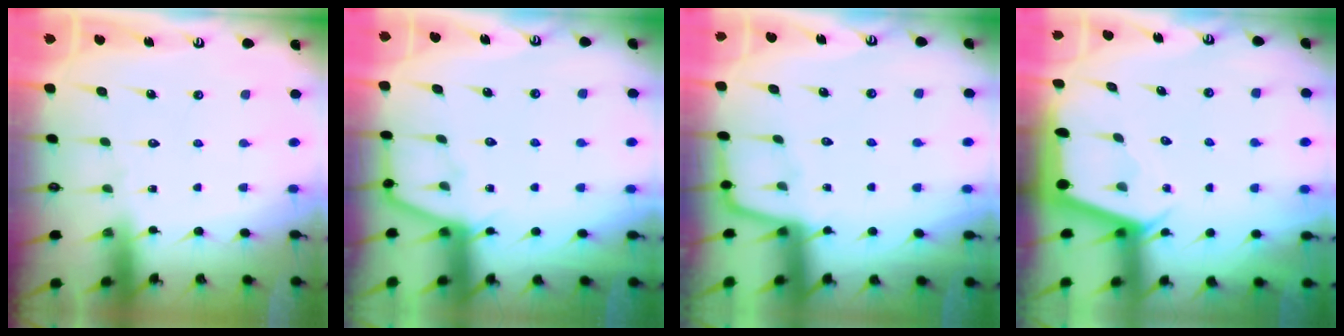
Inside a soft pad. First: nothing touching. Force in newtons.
{"total": 4.9, "press": 4.8, "slide": 0.5}
{"total": 1.4, "press": 1.3, "slide": 0.3}
{"total": 2.2, "press": 2.2, "slide": 0.3}